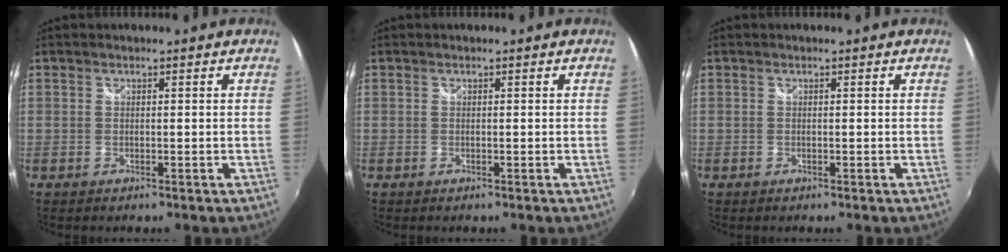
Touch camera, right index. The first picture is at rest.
{"total": 0.0}
{"total": 0.0}